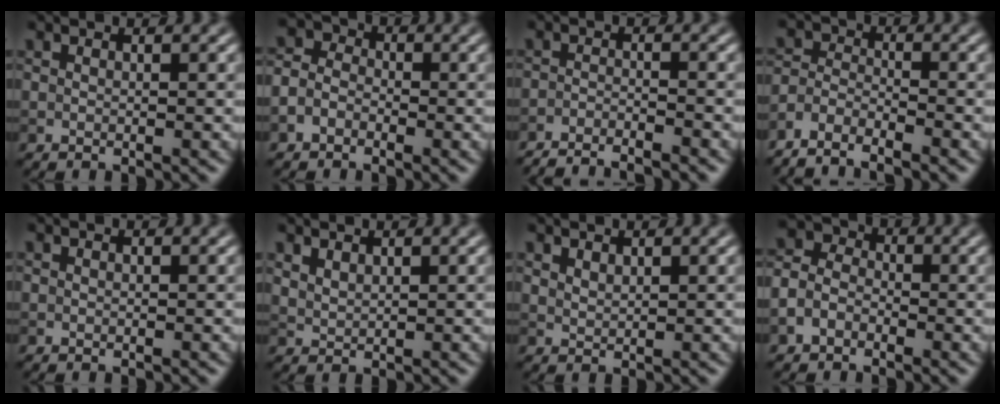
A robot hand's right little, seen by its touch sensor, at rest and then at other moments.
{"total": 2.8, "force": [-1.2, 2.3, 1.1], "torque": [-0.008, 0.006, -0.033]}
{"total": 4.5, "force": [-4.2, 0.4, 1.4], "torque": [-0.023, -0.007, -0.070]}
{"total": 3.4, "force": [-3.1, 0.9, 1.2], "torque": [-0.023, -0.001, -0.070]}
{"total": 0.0}
{"total": 1.4, "force": [1.2, 0.4, 0.5], "torque": [-0.016, 0.000, 0.029]}
{"total": 1.1, "force": [1.0, 0.3, 0.3], "torque": [-0.010, -0.001, 0.021]}
{"total": 3.2, "force": [-1.4, 2.5, 1.4], "torque": [-0.026, 0.008, -0.041]}